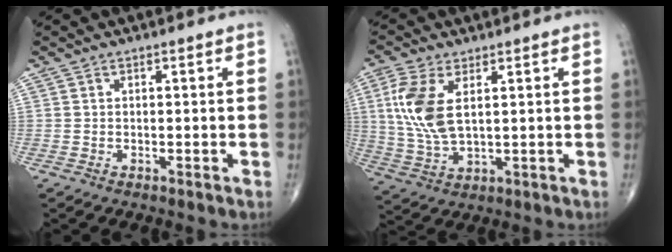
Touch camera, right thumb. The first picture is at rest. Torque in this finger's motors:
{"motor_torque": [-0.54, 0.86, 1.02, 0.34, 0.08]}